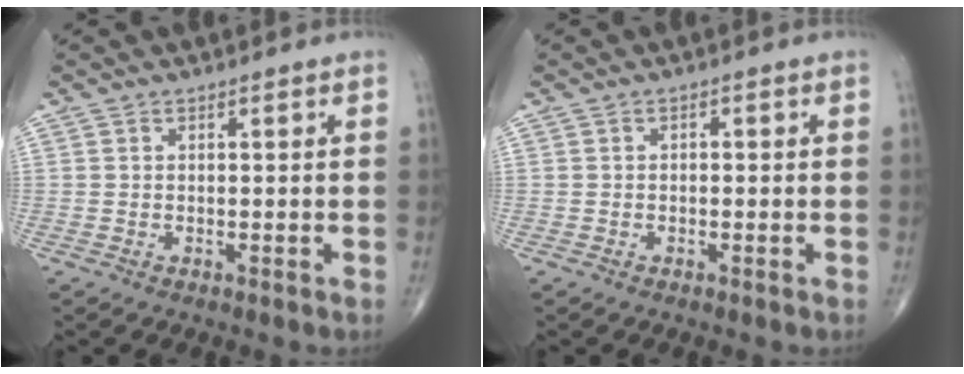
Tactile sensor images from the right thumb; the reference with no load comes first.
{"total": 0.7, "force": [-0.1, 0.5, 0.4], "torque": [0.000, 0.003, -0.006]}